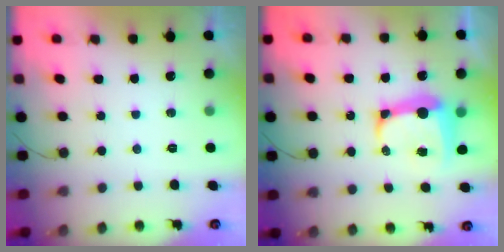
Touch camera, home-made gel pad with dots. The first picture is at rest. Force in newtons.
{"total": 11.2, "press": 11.1, "slide": 1.4}